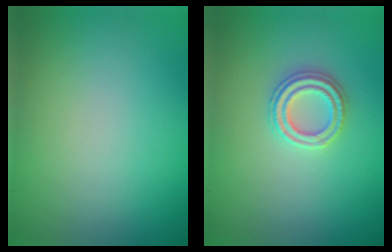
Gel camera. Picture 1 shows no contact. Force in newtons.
{"total": 2.4, "press": 2.4, "slide": 0.2}